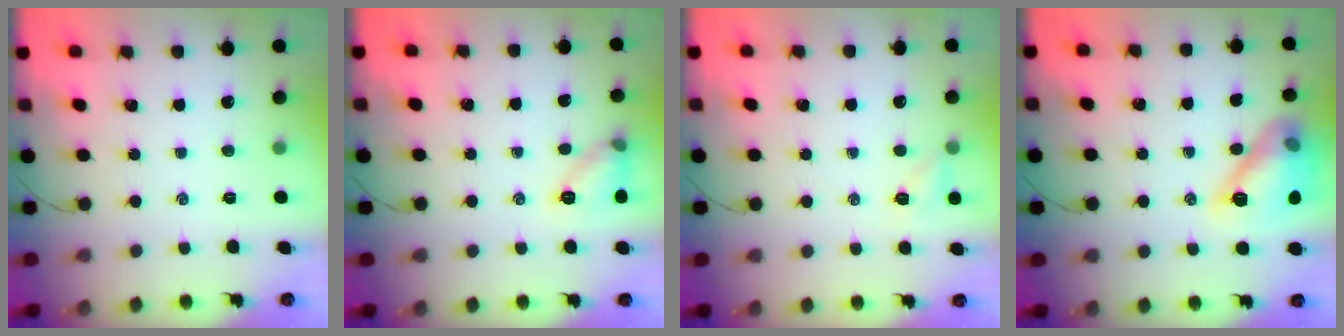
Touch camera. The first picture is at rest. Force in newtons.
{"total": 8.7, "press": 8.5, "slide": 1.6}
{"total": 4.5, "press": 4.4, "slide": 1.2}
{"total": 14.3, "press": 14.2, "slide": 1.1}